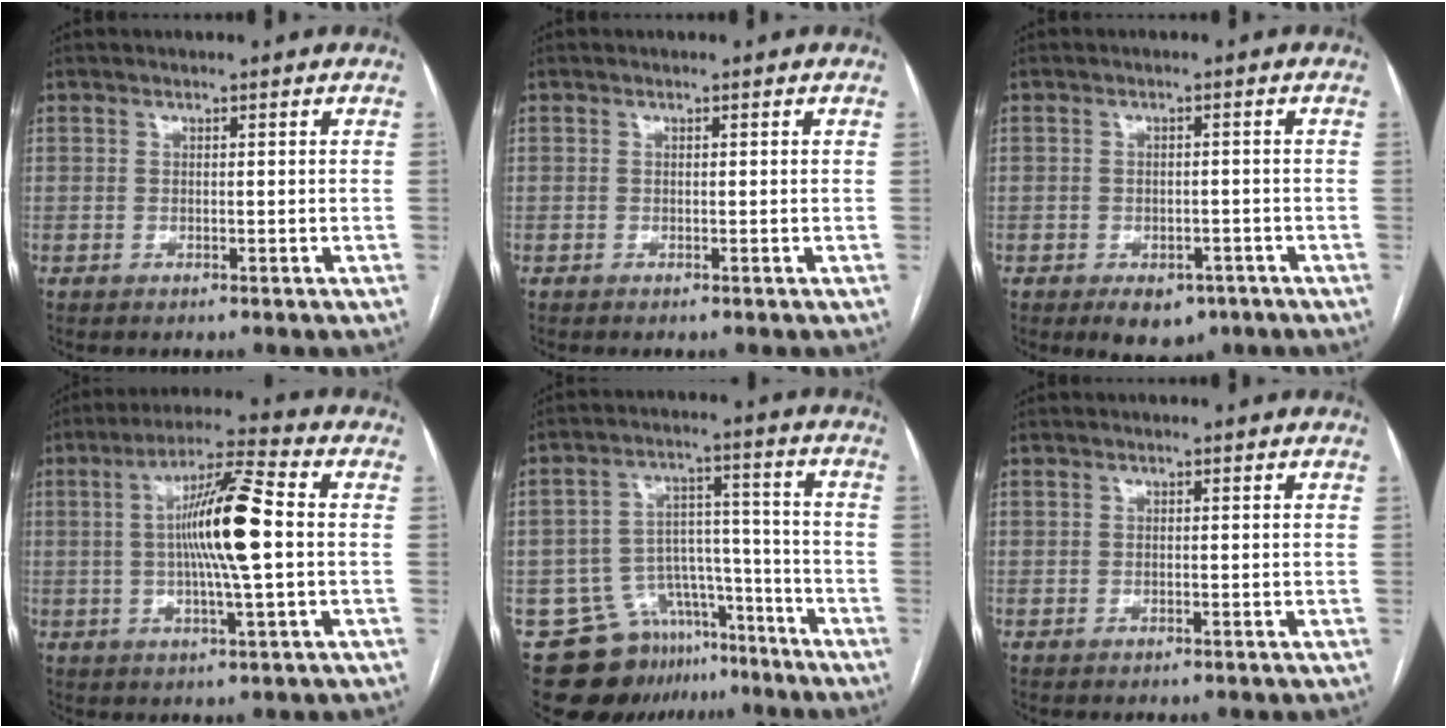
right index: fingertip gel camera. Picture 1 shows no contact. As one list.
[{"total": 0.0}, {"total": 5.7, "force": [-3.7, 3.4, 2.7], "torque": [-0.027, 0.001, -0.043]}, {"total": 11.9, "force": [0.3, 0.4, 11.8], "torque": [-0.214, 0.009, -0.001]}, {"total": 13.0, "force": [-9.9, 8.0, 2.7], "torque": [-0.034, 0.067, -0.146]}, {"total": 0.0}]